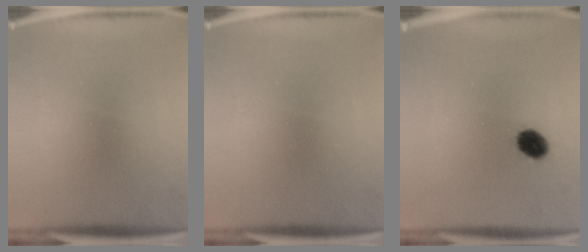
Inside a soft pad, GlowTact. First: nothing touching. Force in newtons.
{"total": 0.0}
{"total": 5.8}